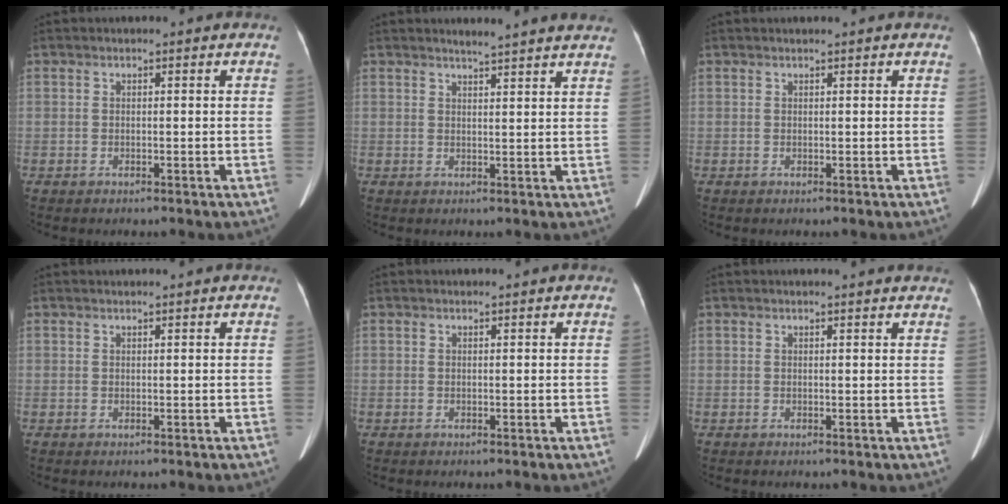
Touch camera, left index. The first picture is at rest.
{"total": 6.9, "force": [6.3, -0.4, 2.7], "torque": [-0.039, 0.008, 0.065]}
{"total": 0.7, "force": [0.6, 0.0, 0.3], "torque": [-0.006, 0.009, 0.013]}
{"total": 1.2, "force": [1.1, 0.0, 0.4], "torque": [-0.005, 0.015, 0.022]}
{"total": 0.0}
{"total": 3.6, "force": [3.5, 0.0, 1.0], "torque": [-0.016, 0.007, 0.031]}